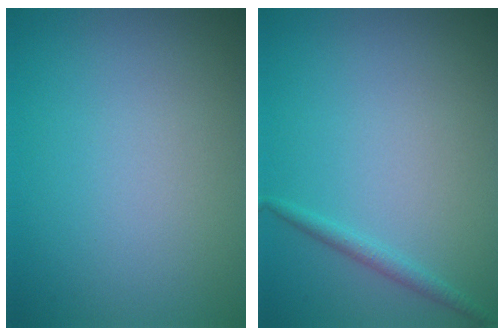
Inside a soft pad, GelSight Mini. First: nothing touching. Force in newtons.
{"total": 1.2, "press": 1.2, "slide": 0.1}